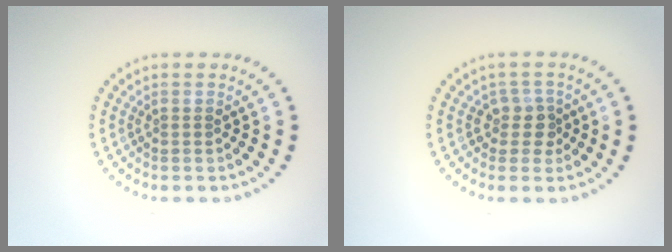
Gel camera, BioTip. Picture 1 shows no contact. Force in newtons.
{"total": 2.1, "press": 1.7, "slide": 1.1}